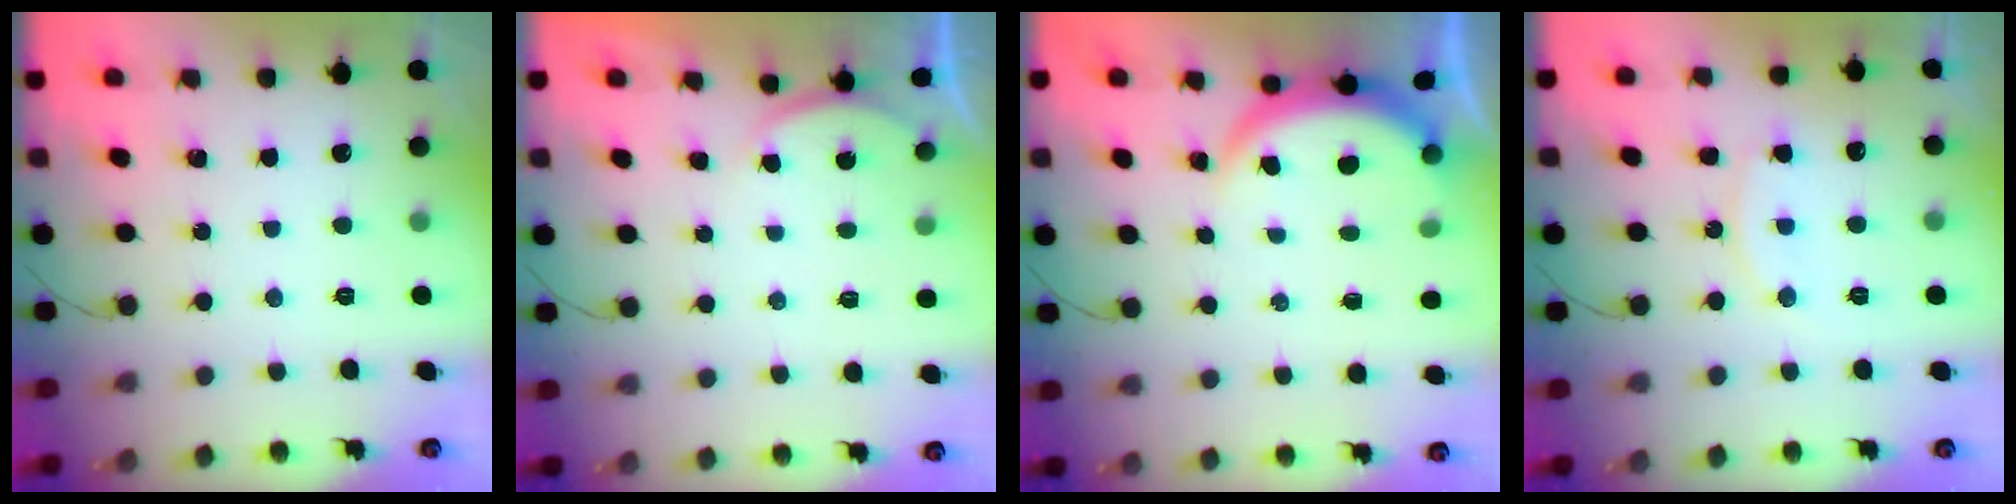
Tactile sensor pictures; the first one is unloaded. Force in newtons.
{"total": 2.8, "press": 2.7, "slide": 0.6}
{"total": 3.7, "press": 3.7, "slide": 0.2}
{"total": 8.8, "press": 8.8, "slide": 0.7}